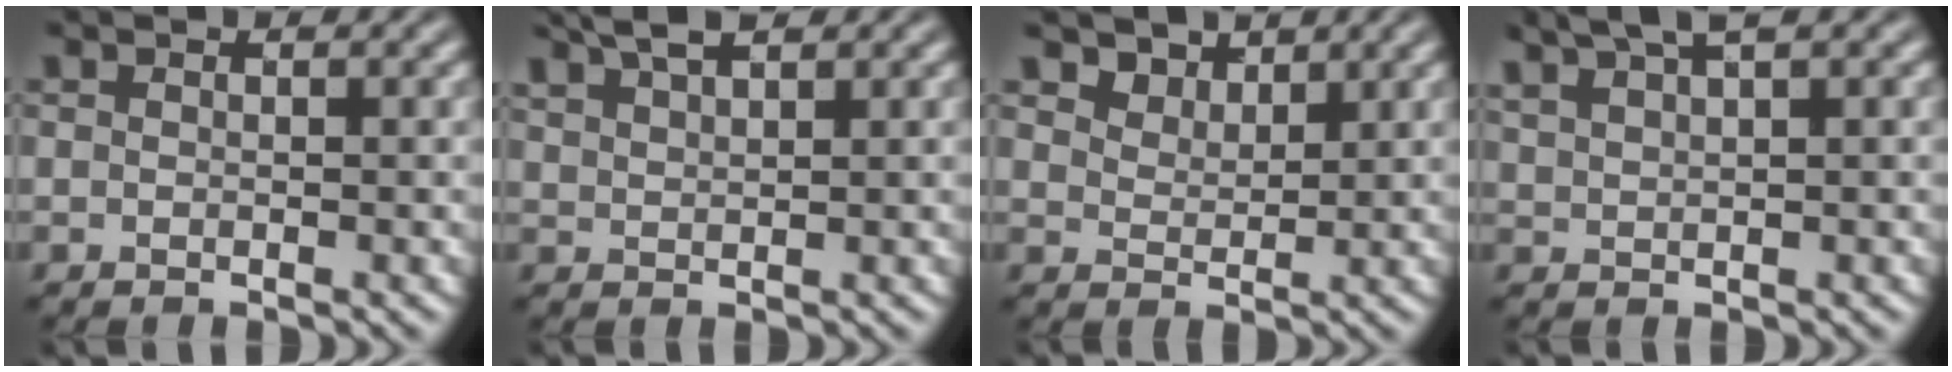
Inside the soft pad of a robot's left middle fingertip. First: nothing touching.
{"total": 3.4, "force": [2.7, 0.8, 1.9], "torque": [-0.034, 0.017, 0.046]}
{"total": 2.6, "force": [2.3, 1.1, 0.4], "torque": [-0.022, -0.017, 0.052]}
{"total": 3.6, "force": [2.8, 0.6, 2.2], "torque": [-0.033, 0.013, 0.053]}